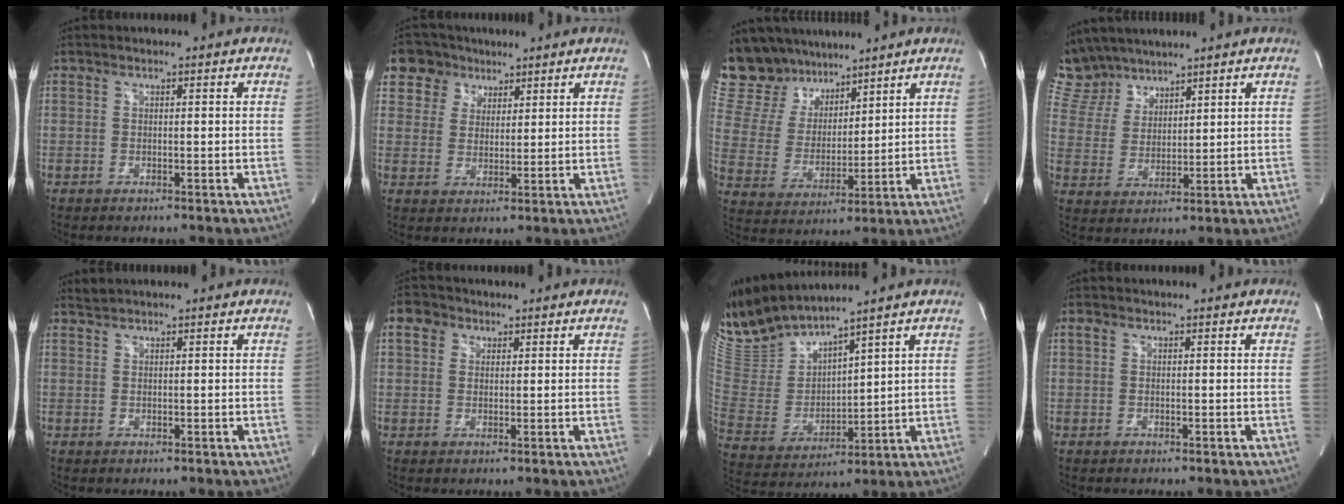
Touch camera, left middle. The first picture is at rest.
{"total": 6.7, "force": [4.0, 5.3, 0.6], "torque": [-0.012, 0.017, 0.076]}
{"total": 14.5, "force": [12.4, 7.0, 2.6], "torque": [-0.063, 0.027, 0.236]}
{"total": 8.6, "force": [7.8, 3.6, 0.9], "torque": [-0.030, 0.015, 0.165]}
{"total": 0.9, "force": [0.8, -0.2, -0.2], "torque": [-0.003, 0.006, 0.021]}
{"total": 3.6, "force": [1.7, 2.9, 1.1], "torque": [-0.027, 0.016, 0.034]}
{"total": 12.3, "force": [11.5, 0.5, 4.3], "torque": [-0.107, -0.004, 0.247]}
{"total": 0.7, "force": [0.3, 0.5, 0.4], "torque": [-0.011, 0.012, 0.006]}